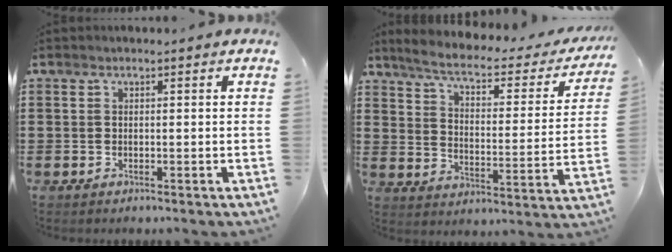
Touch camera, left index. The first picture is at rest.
{"total": 4.9, "force": [3.7, 1.0, 3.0], "torque": [-0.079, -0.025, 0.055]}